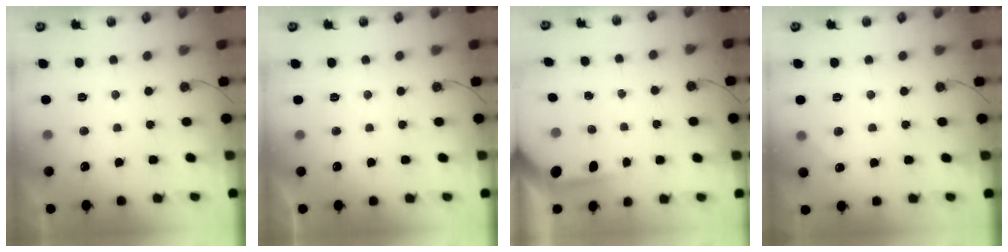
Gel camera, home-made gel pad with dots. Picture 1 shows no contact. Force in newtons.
{"total": 0.0}
{"total": 4.0, "press": 4.0, "slide": 0.3}
{"total": 3.3, "press": 3.3, "slide": 0.5}